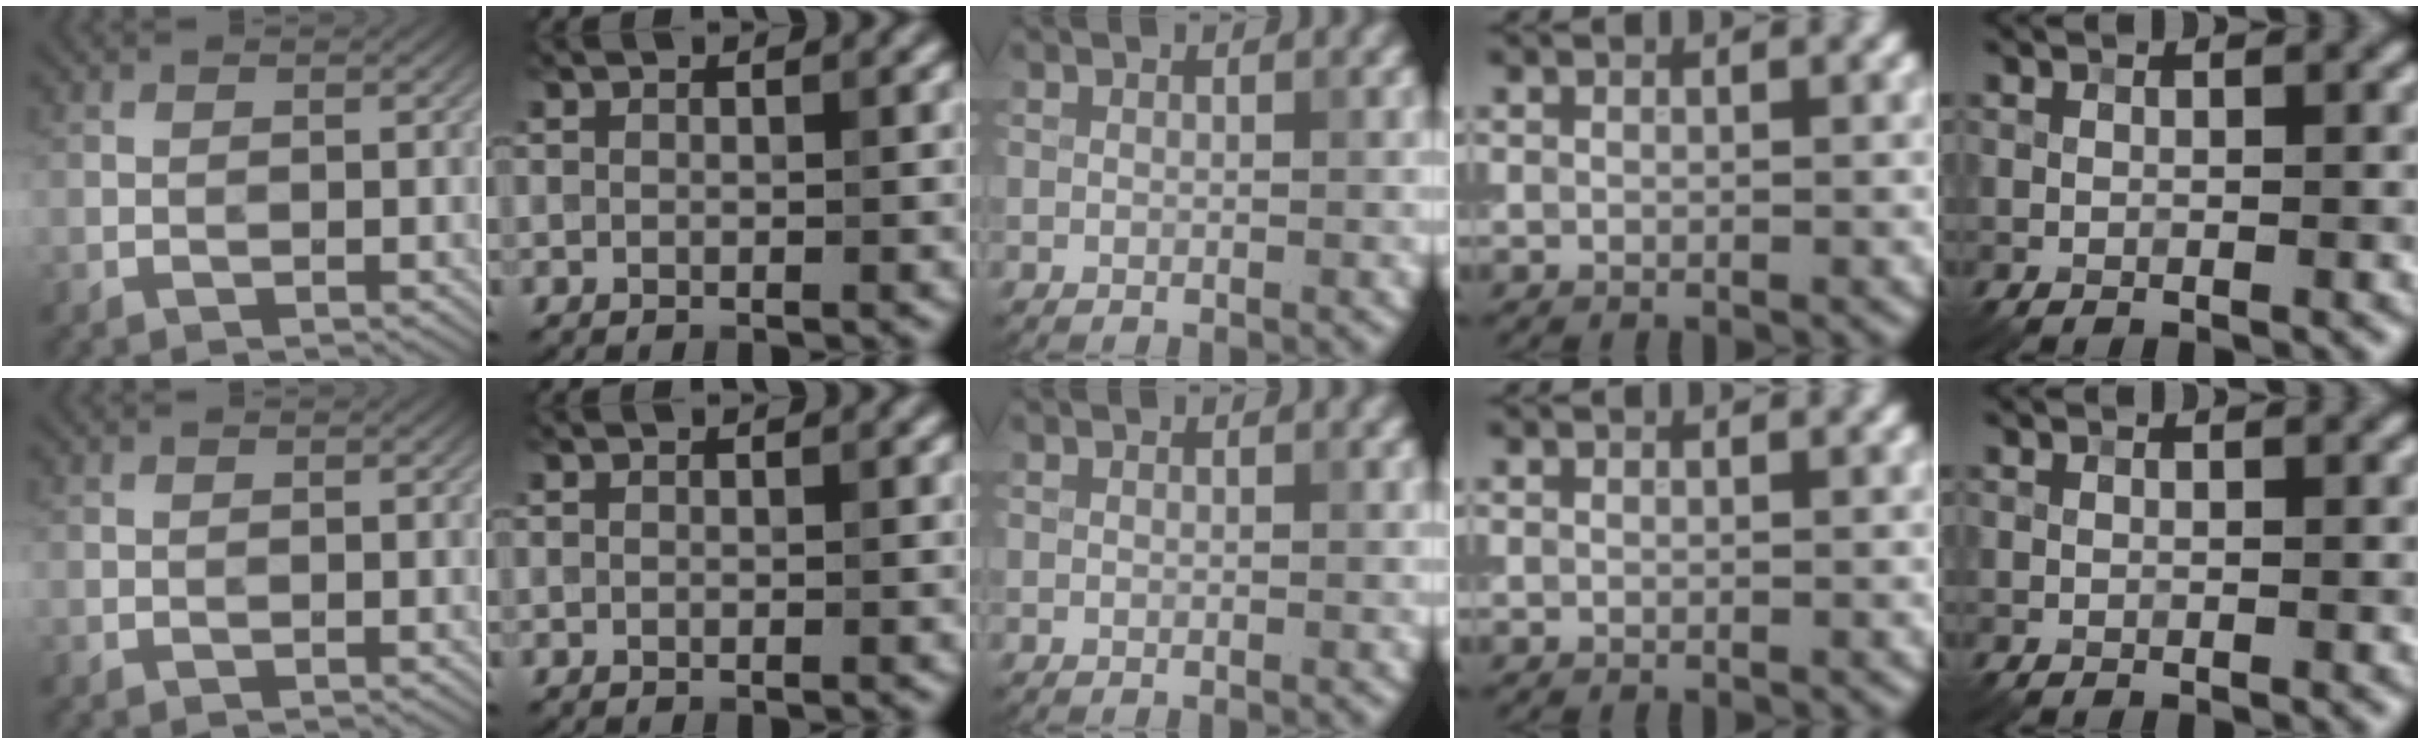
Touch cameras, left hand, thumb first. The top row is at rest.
{}